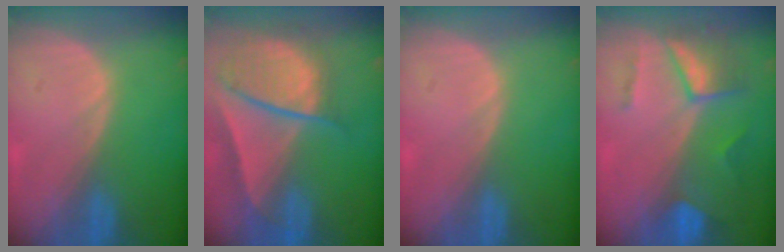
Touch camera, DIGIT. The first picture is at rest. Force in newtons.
{"total": 10.0, "press": 8.3, "slide": 5.4}
{"total": 0.0}
{"total": 7.4, "press": 6.5, "slide": 3.4}